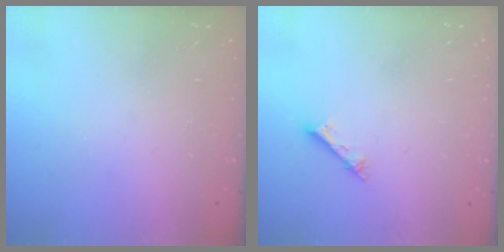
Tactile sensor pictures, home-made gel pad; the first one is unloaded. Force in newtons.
{"total": 2.6, "press": 2.6, "slide": 0.1}